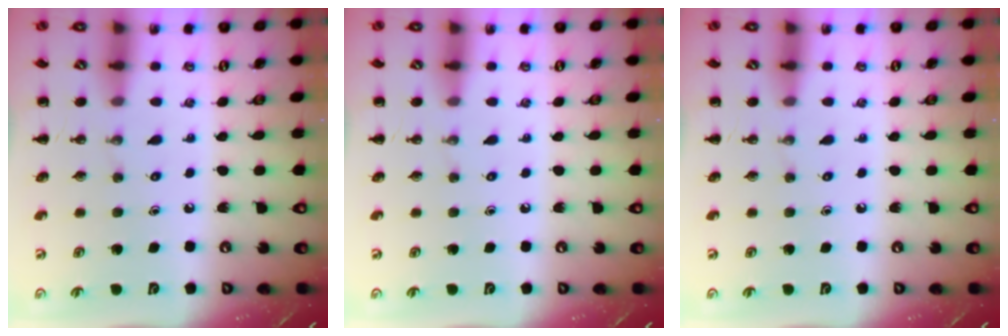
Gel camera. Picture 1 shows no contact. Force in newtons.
{"total": 0.0}
{"total": 0.0}